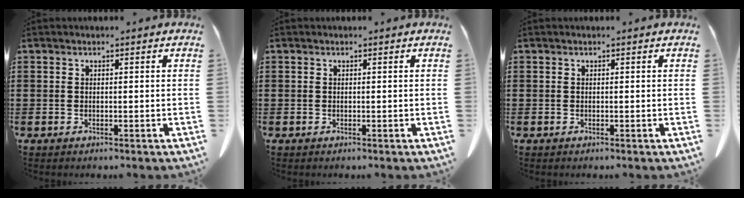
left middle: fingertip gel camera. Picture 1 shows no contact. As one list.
[{"total": 0.0}, {"total": 0.0}]